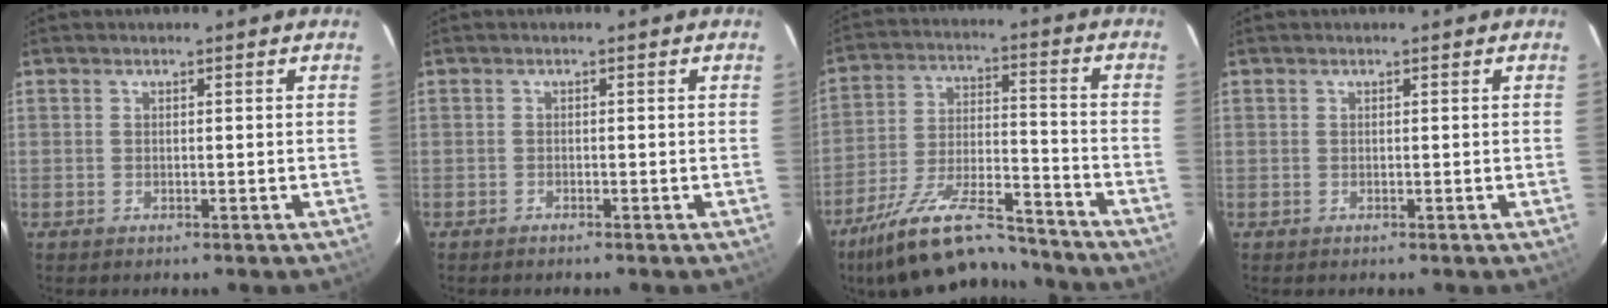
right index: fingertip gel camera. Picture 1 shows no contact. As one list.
[{"total": 0.6, "force": [-0.6, 0.0, 0.0], "torque": [-0.002, 0.000, -0.011]}, {"total": 19.1, "force": [-16.1, 4.4, 9.3], "torque": [-0.181, -0.018, -0.261]}, {"total": 0.0}]